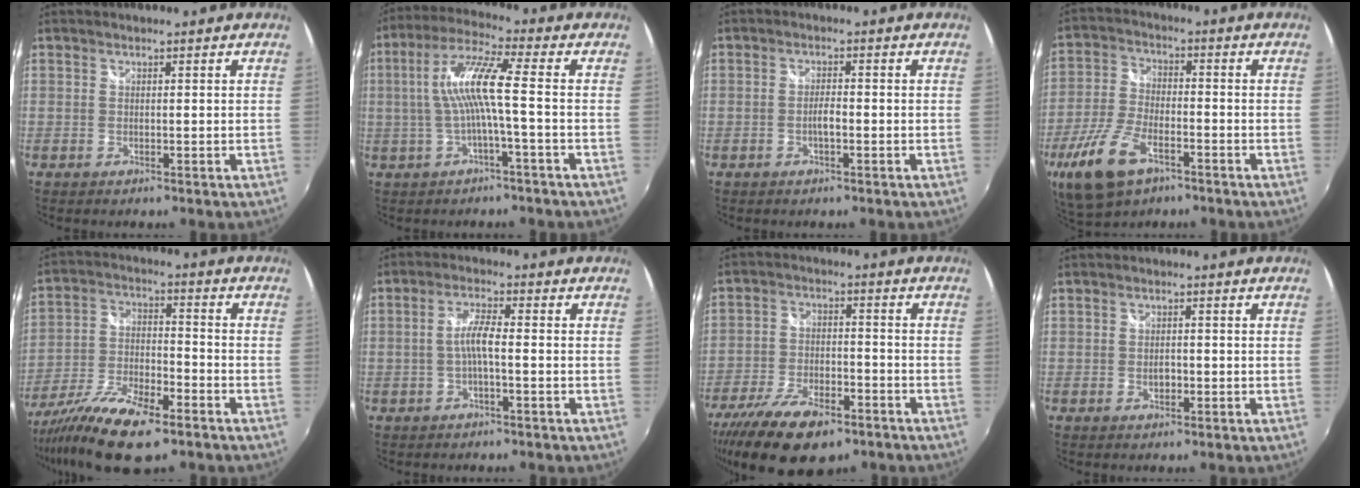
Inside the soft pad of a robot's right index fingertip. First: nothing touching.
{"total": 9.4, "force": [-1.0, -0.1, 9.4], "torque": [-0.189, 0.009, -0.012]}
{"total": 2.1, "force": [-0.8, 0.5, 1.8], "torque": [-0.037, 0.003, -0.016]}
{"total": 14.5, "force": [-7.9, 6.9, 10.0], "torque": [-0.226, -0.024, -0.149]}
{"total": 15.5, "force": [-10.4, 4.7, 10.4], "torque": [-0.212, -0.036, -0.195]}
{"total": 4.0, "force": [-1.1, 0.4, 3.8], "torque": [-0.078, 0.007, -0.021]}
{"total": 16.3, "force": [-10.8, 7.1, 9.9], "torque": [-0.218, -0.034, -0.186]}
{"total": 1.8, "force": [-0.6, 1.2, 1.2], "torque": [-0.020, 0.001, -0.010]}